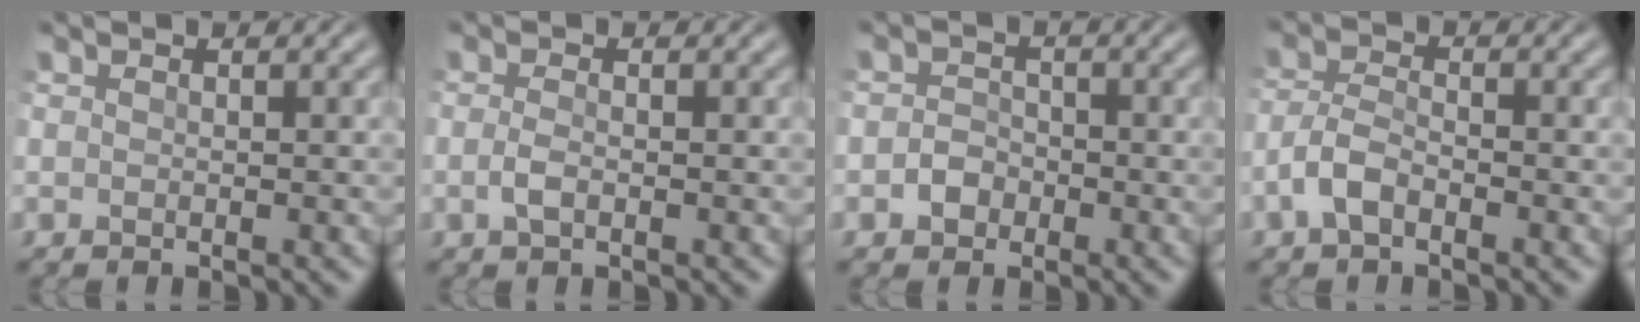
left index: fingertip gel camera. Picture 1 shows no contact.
{"total": 1.0, "force": [-0.2, 0.4, 0.9], "torque": [-0.026, 0.003, -0.006]}
{"total": 1.5, "force": [-0.5, 1.3, 0.4], "torque": [-0.005, 0.007, -0.013]}
{"total": 2.2, "force": [-1.3, 0.9, 1.5], "torque": [-0.037, 0.009, -0.035]}